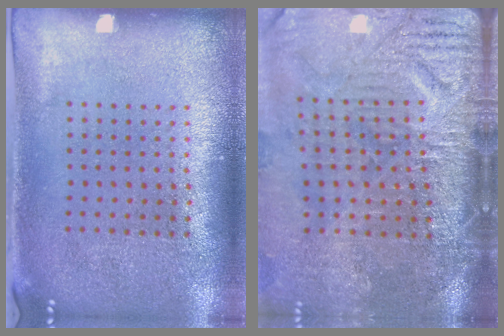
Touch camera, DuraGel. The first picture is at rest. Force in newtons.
{"total": 4.8, "press": 3.9, "slide": 2.8}